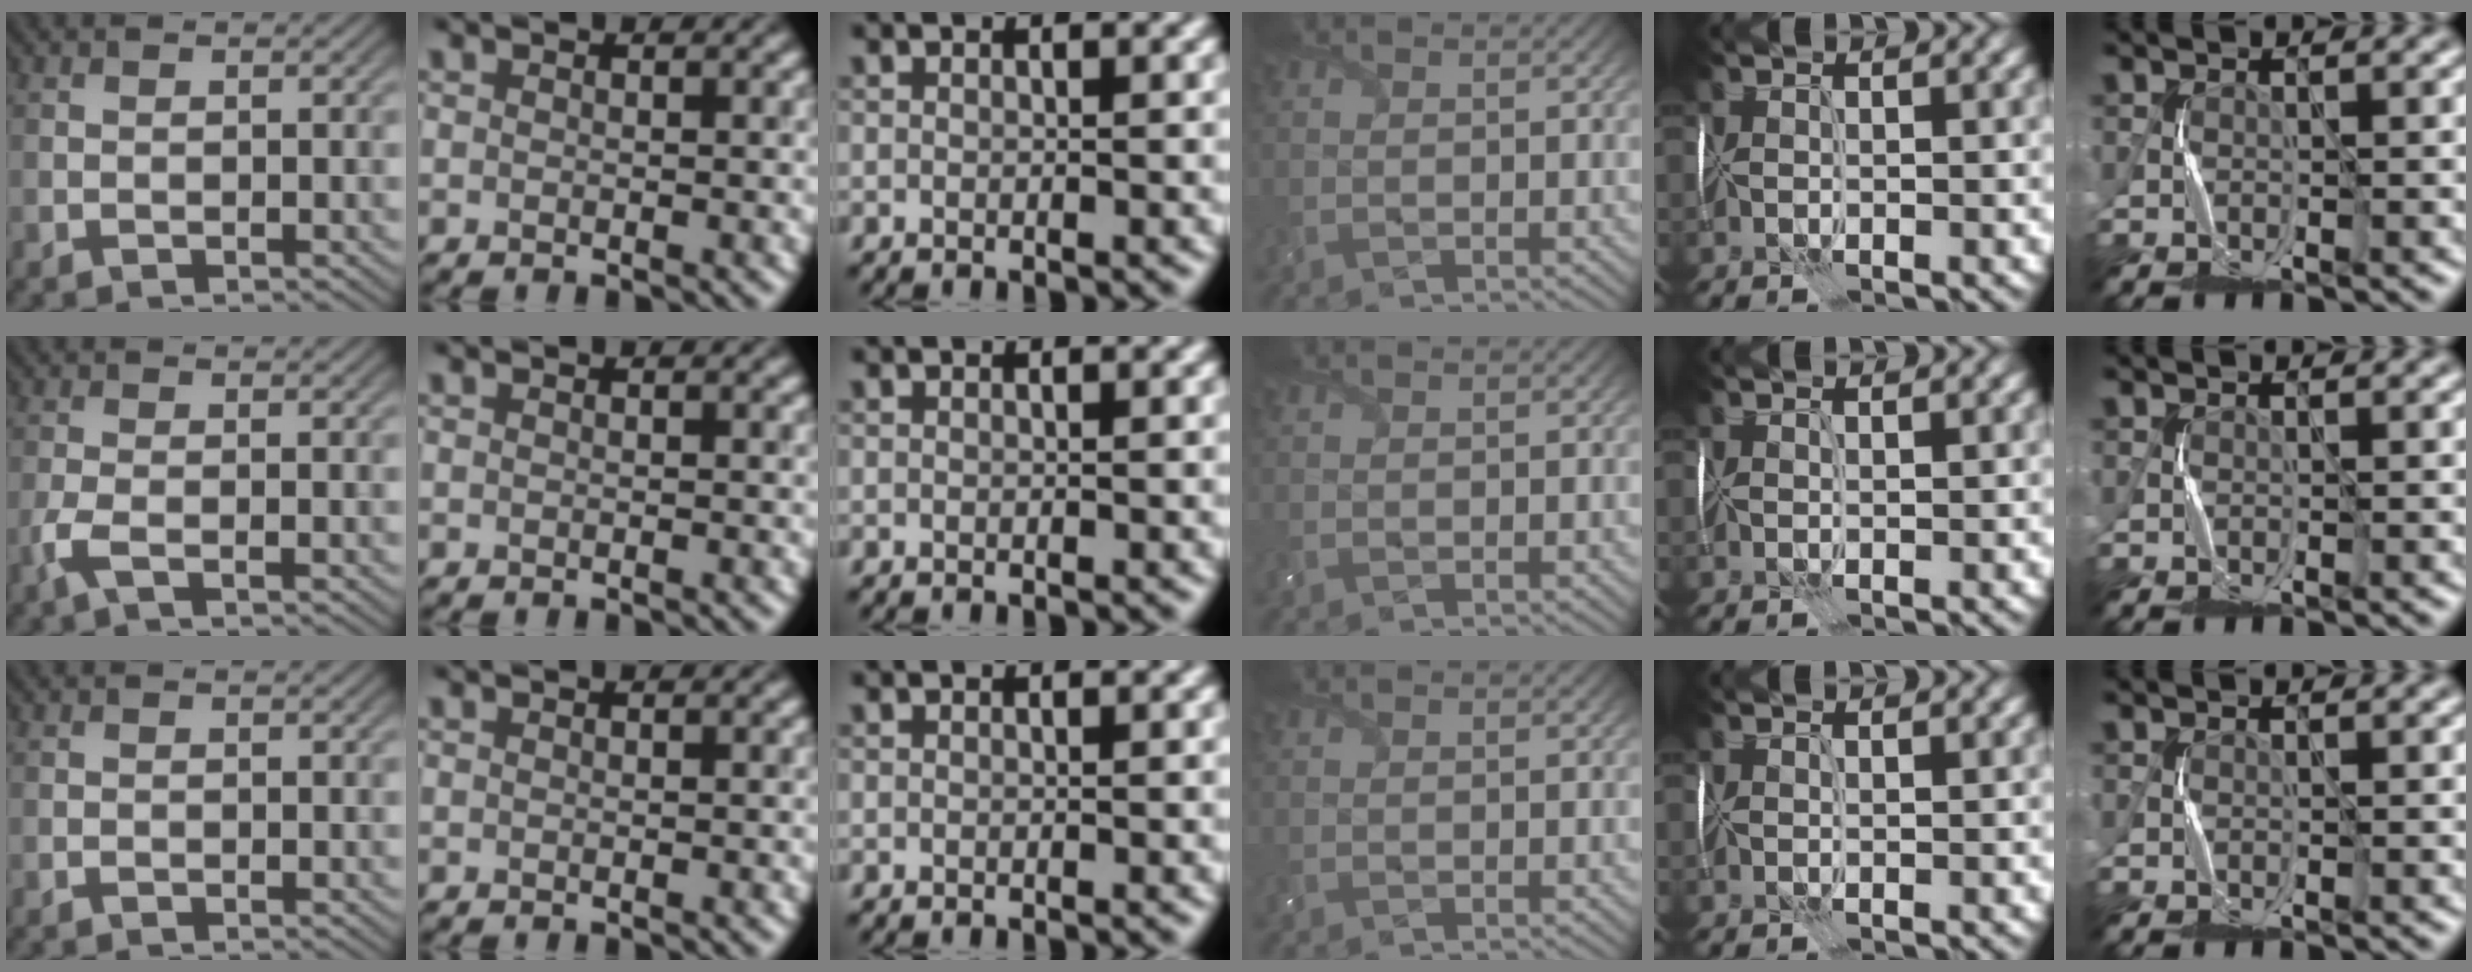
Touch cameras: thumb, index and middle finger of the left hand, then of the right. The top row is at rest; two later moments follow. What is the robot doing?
{"motion": "fold", "object": "tissue"}